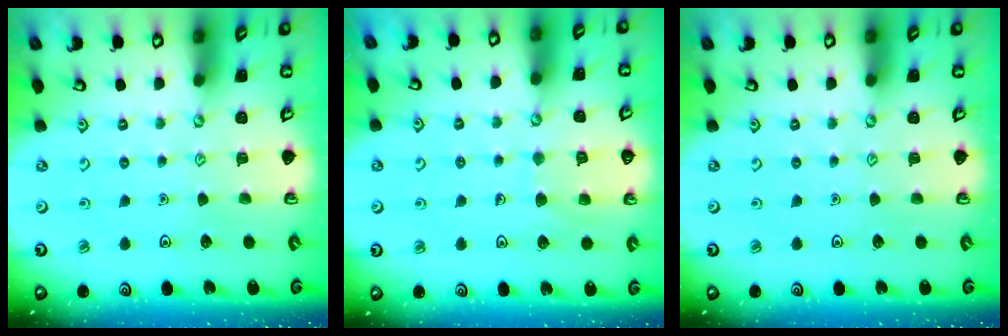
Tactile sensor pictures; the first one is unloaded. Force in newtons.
{"total": 7.0, "press": 7.0, "slide": 0.4}
{"total": 0.0}